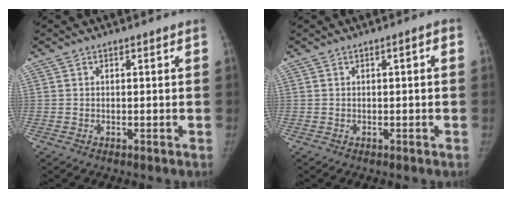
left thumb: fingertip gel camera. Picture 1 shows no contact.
{"total": 1.3, "force": [0.0, 0.3, 1.3], "torque": [-0.013, 0.007, -0.004]}